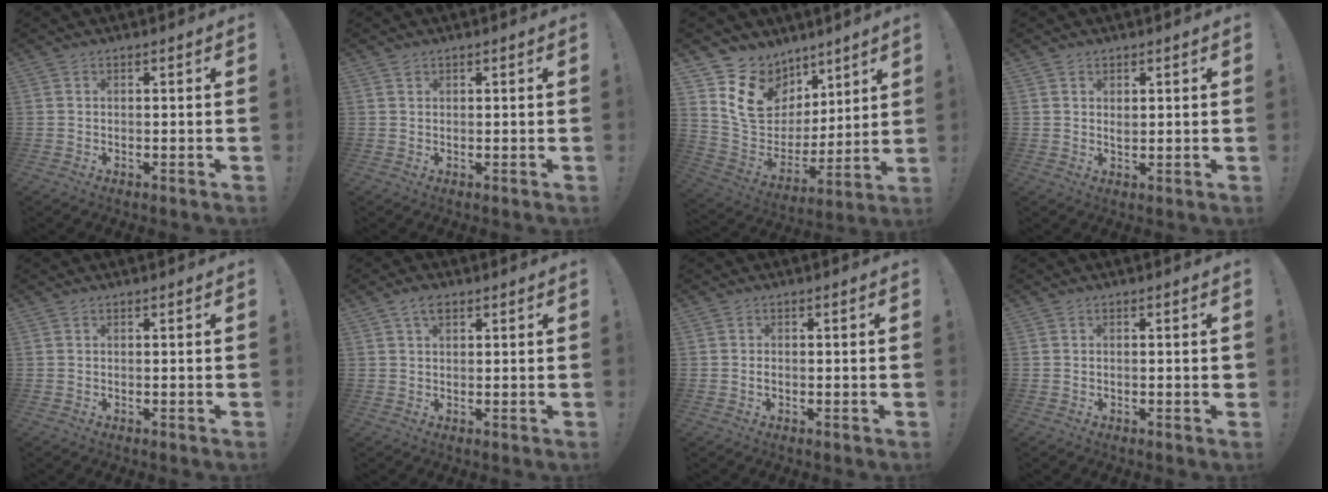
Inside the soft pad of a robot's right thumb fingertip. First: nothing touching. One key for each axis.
{"total": 1.0, "fx": 0.9, "fy": 0.5, "fz": 0.2, "tx": -0.003, "ty": -0.002, "tz": 0.018}
{"total": 16.4, "fx": 8.5, "fy": 12.3, "fz": 6.8, "tx": -0.107, "ty": -0.047, "tz": 0.167}
{"total": 1.5, "fx": 1.1, "fy": 0.9, "fz": 0.6, "tx": 0.002, "ty": -0.004, "tz": 0.017}
{"total": 0.0}
{"total": 3.5, "fx": 1.9, "fy": 1.9, "fz": 2.3, "tx": -0.035, "ty": -0.002, "tz": 0.032}
{"total": 0.6, "fx": -0.2, "fy": 0.3, "fz": 0.5, "tx": -0.012, "ty": 0.002, "tz": -0.004}
{"total": 0.9, "fx": 0.0, "fy": 0.3, "fz": 0.9, "tx": -0.017, "ty": 0.003, "tz": 0.001}